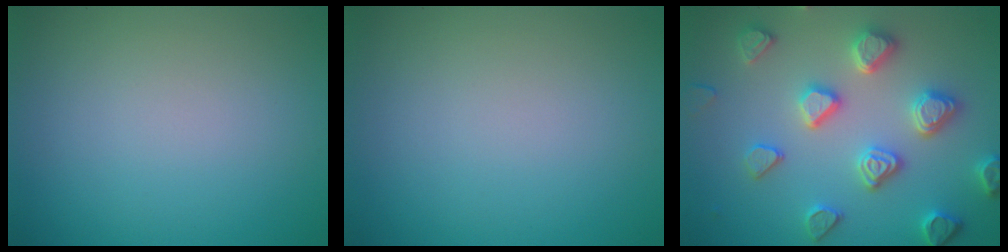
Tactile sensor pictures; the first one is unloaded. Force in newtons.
{"total": 0.0}
{"total": 4.8, "press": 4.6, "slide": 1.2}